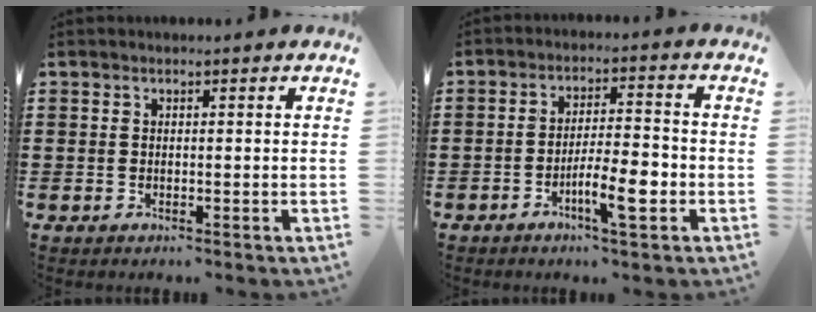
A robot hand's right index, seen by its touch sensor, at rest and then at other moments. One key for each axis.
{"total": 6.6, "fx": -2.9, "fy": 1.3, "fz": 5.9, "tx": -0.100, "ty": -0.003, "tz": -0.051}